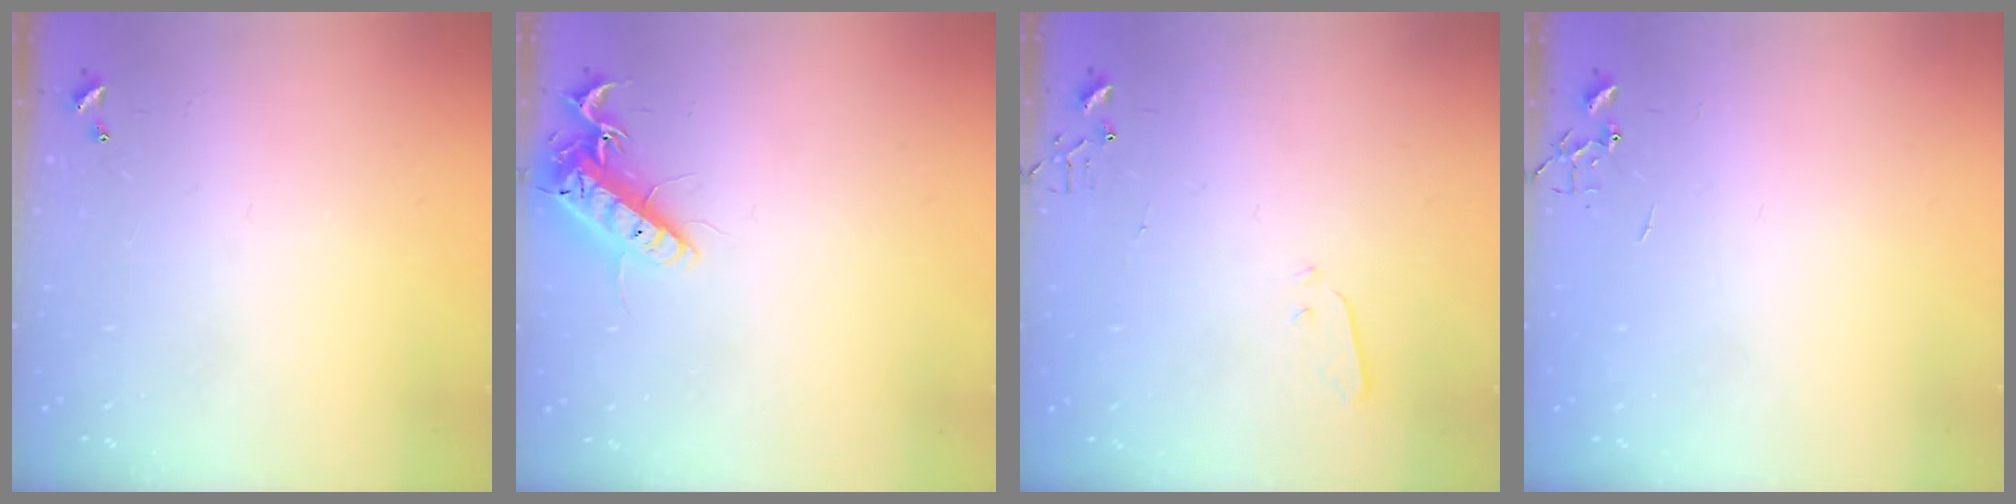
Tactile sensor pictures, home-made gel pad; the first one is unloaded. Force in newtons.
{"total": 14.2, "press": 14.2, "slide": 1.4}
{"total": 3.0, "press": 2.9, "slide": 0.7}
{"total": 0.0}